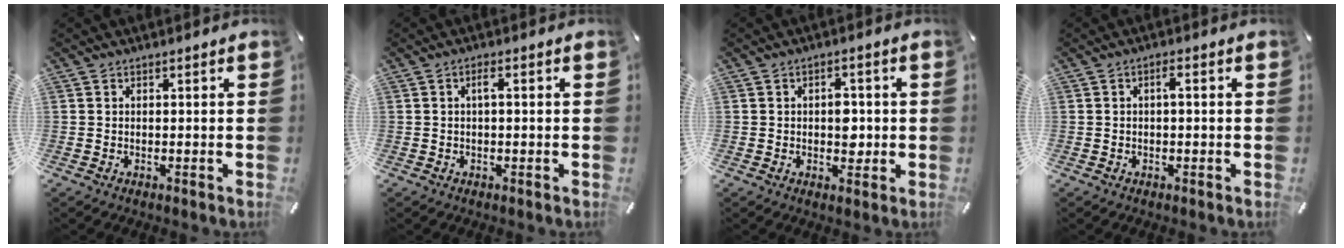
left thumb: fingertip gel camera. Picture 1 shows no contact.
{"total": 2.2, "force": [0.2, 0.7, 2.1], "torque": [-0.041, 0.006, 0.001]}
{"total": 4.9, "force": [-0.1, 3.2, 3.7], "torque": [-0.038, -0.005, -0.009]}
{"total": 2.1, "force": [0.0, 0.7, 2.0], "torque": [-0.039, 0.008, -0.003]}